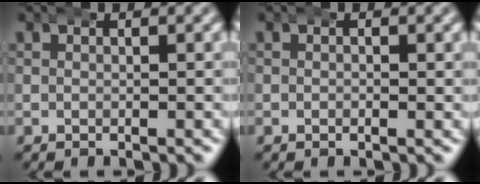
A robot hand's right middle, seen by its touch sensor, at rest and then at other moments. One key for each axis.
{"total": 0.0}